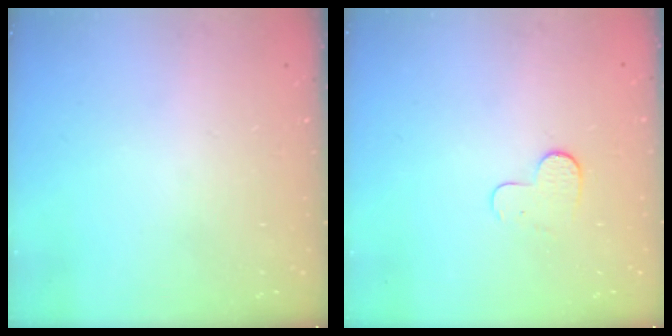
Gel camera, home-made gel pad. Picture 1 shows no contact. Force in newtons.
{"total": 4.6, "press": 4.6, "slide": 0.4}